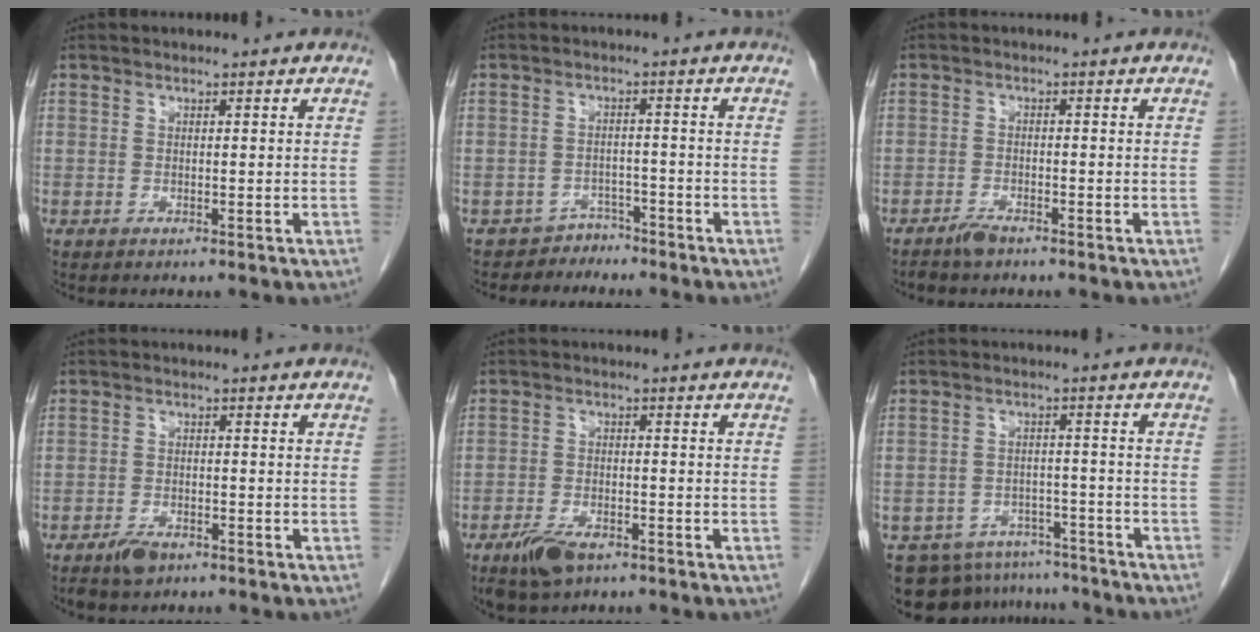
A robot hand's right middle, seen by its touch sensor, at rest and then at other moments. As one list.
[{"total": 2.8, "force": [-2.4, 1.1, -0.8], "torque": [0.012, 0.002, -0.038]}, {"total": 2.0, "force": [-1.8, 0.3, 0.9], "torque": [-0.022, -0.002, -0.033]}, {"total": 3.2, "force": [-2.3, 1.3, 1.7], "torque": [-0.037, -0.002, -0.035]}, {"total": 5.4, "force": [-3.6, 2.2, 3.4], "torque": [-0.068, -0.005, -0.059]}, {"total": 11.3, "force": [-10.0, 4.9, 1.4], "torque": [-0.024, 0.014, -0.131]}]